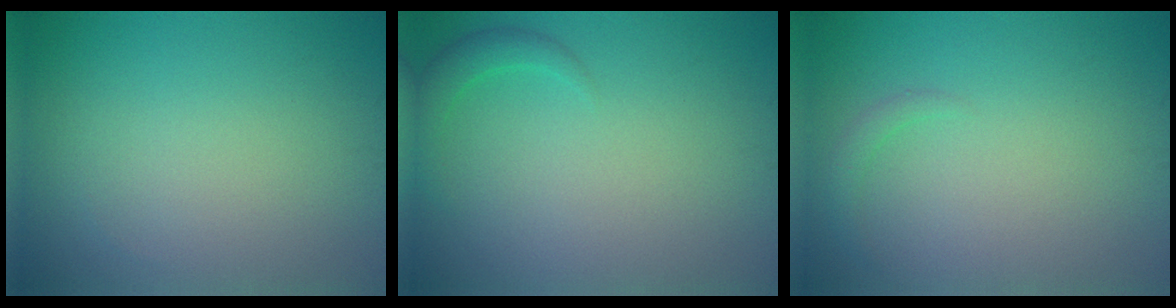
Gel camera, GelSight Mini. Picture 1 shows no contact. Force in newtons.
{"total": 1.8, "press": 1.8, "slide": 0.1}
{"total": 1.0, "press": 1.0, "slide": 0.2}